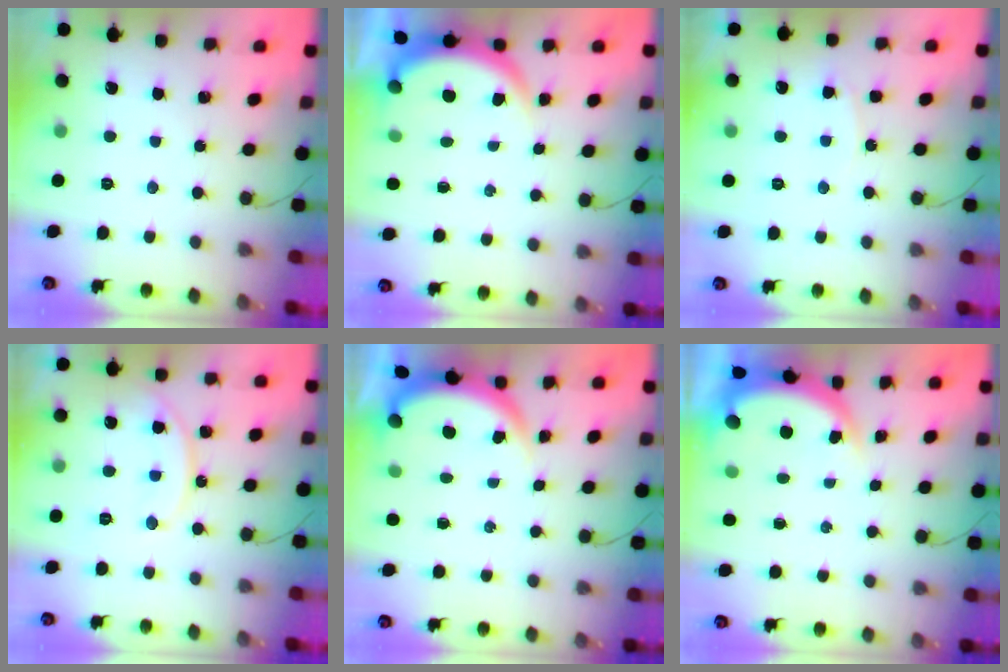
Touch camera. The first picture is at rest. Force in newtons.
{"total": 4.9, "press": 4.9, "slide": 0.4}
{"total": 5.8, "press": 5.8, "slide": 0.6}
{"total": 12.0, "press": 11.9, "slide": 1.0}
{"total": 3.8, "press": 3.8, "slide": 0.2}
{"total": 4.6, "press": 4.5, "slide": 1.3}